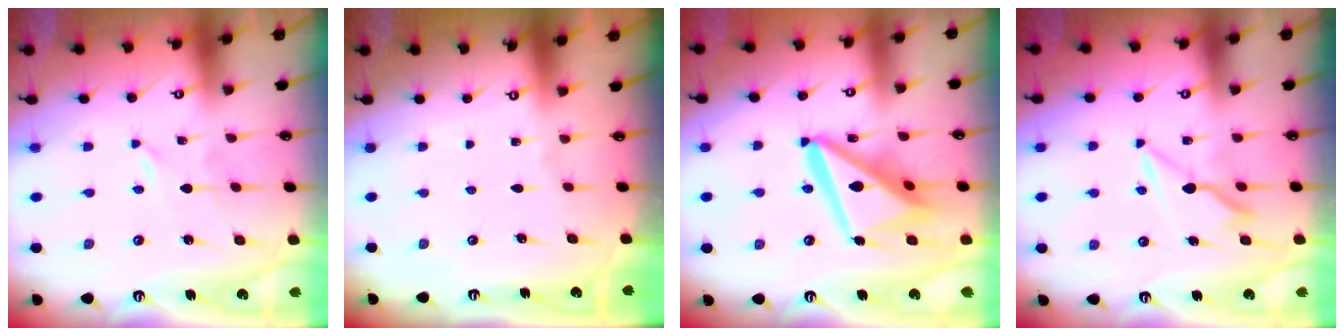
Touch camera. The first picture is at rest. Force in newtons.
{"total": 0.0}
{"total": 18.0, "press": 17.9, "slide": 2.0}
{"total": 8.4, "press": 8.4, "slide": 0.8}